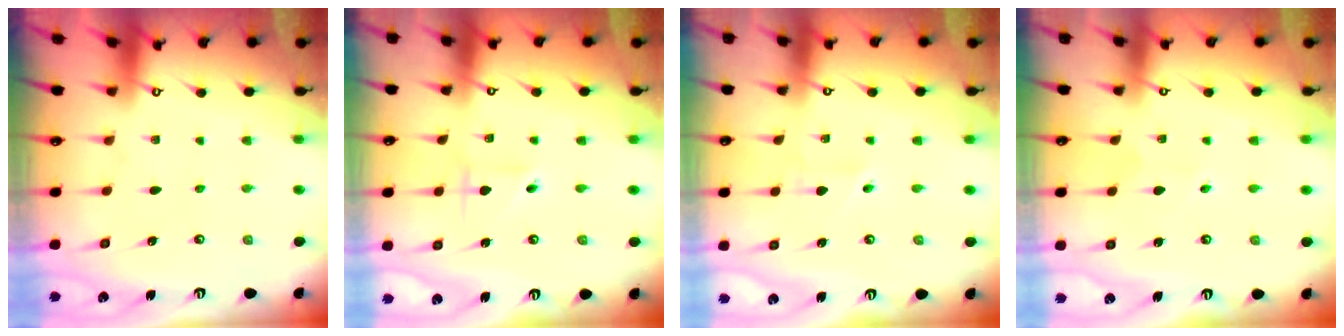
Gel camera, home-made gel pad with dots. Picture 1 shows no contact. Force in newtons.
{"total": 2.6, "press": 2.6, "slide": 0.0}
{"total": 2.0, "press": 1.9, "slide": 0.5}
{"total": 3.5, "press": 3.5, "slide": 0.4}